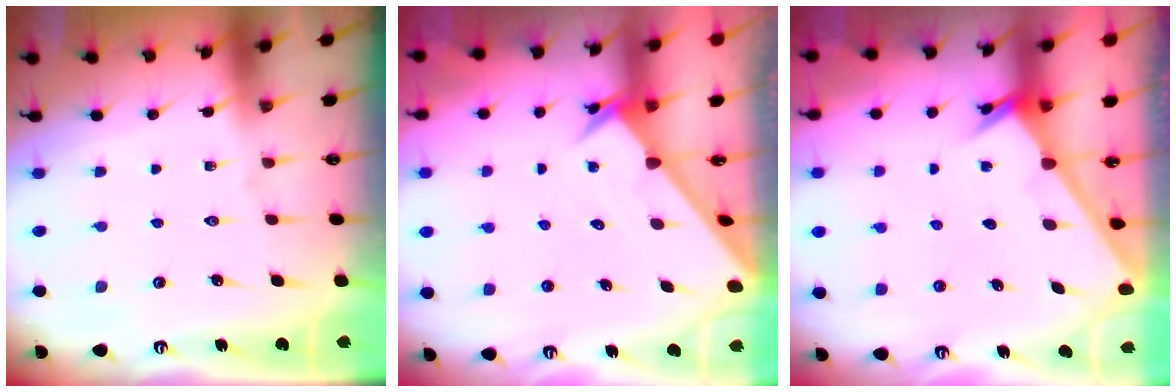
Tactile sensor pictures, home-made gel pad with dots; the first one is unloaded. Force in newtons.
{"total": 2.7, "press": 2.7, "slide": 0.2}
{"total": 2.4, "press": 2.4, "slide": 0.2}